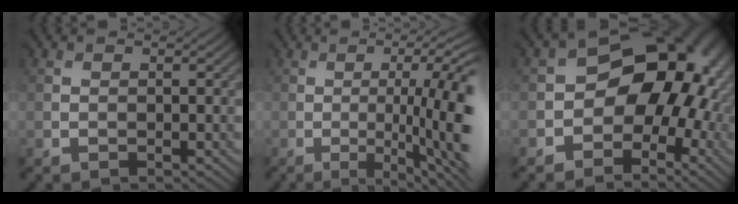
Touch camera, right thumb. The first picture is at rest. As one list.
[{"total": 11.9, "force": [-1.9, 2.5, 11.5], "torque": [-0.140, 0.009, -0.013]}, {"total": 12.7, "force": [-1.6, 9.2, 8.7], "torque": [-0.078, -0.003, -0.028]}]